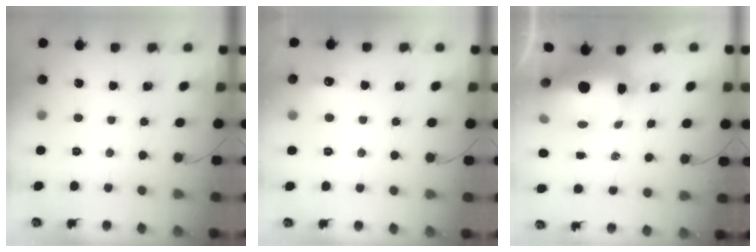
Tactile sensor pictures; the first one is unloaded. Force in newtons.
{"total": 6.3, "press": 6.1, "slide": 1.5}
{"total": 13.3, "press": 13.0, "slide": 2.6}